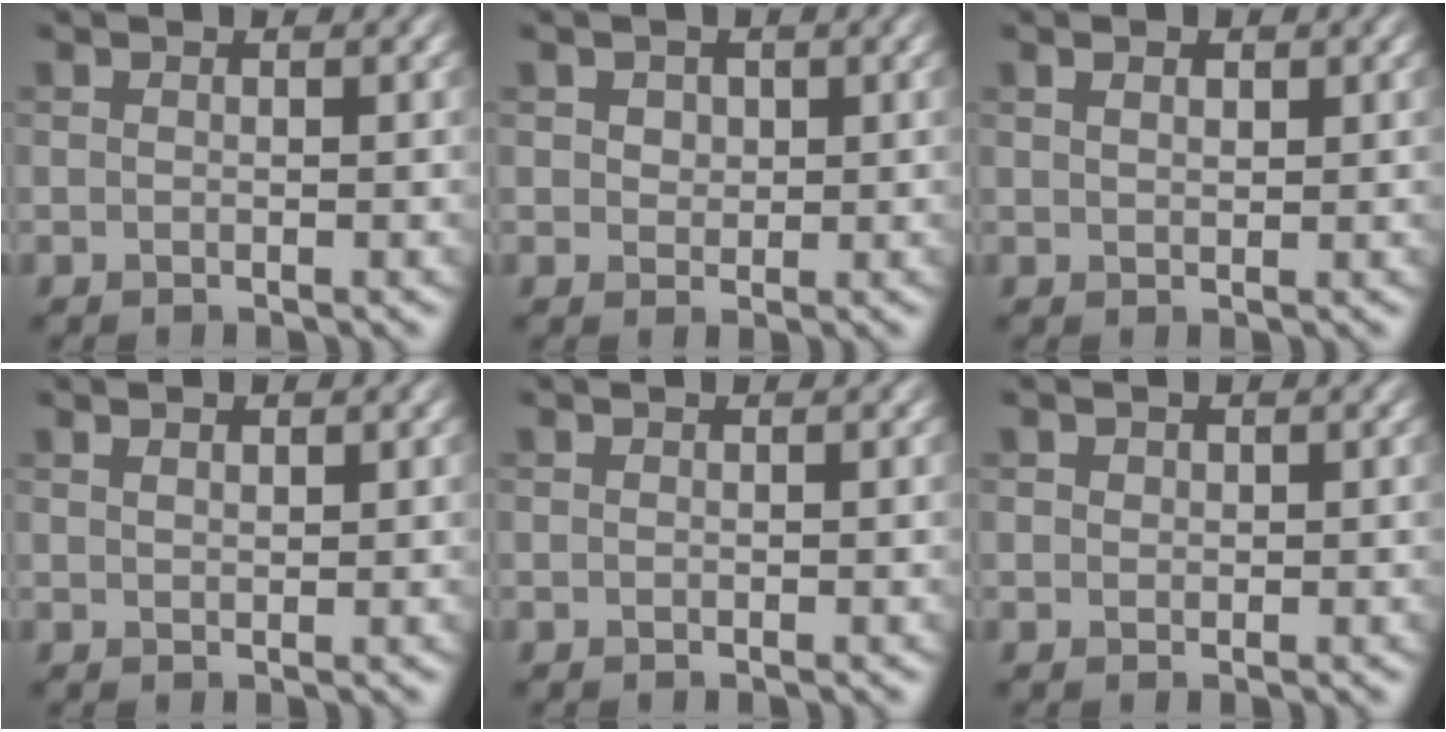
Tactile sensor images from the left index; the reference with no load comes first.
{"total": 1.4, "force": [0.6, 1.2, 0.6], "torque": [-0.011, 0.003, 0.006]}
{"total": 1.3, "force": [0.8, 0.6, 0.8], "torque": [-0.016, 0.001, 0.015]}
{"total": 1.0, "force": [0.7, 0.4, 0.6], "torque": [-0.012, 0.000, 0.014]}
{"total": 0.0}
{"total": 0.7, "force": [0.3, 0.6, 0.1], "torque": [-0.002, -0.002, 0.005]}